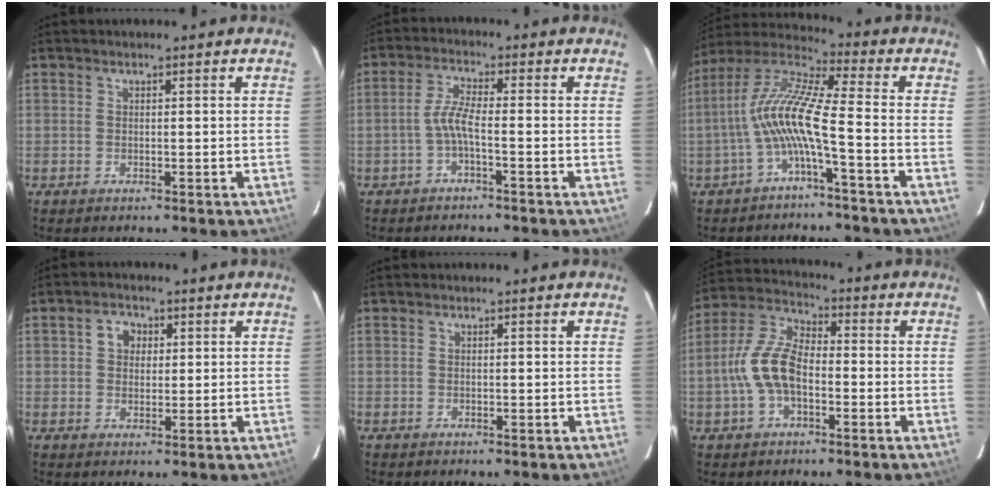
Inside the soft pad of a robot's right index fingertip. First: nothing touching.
{"total": 3.4, "force": [-1.6, 0.1, 3.0], "torque": [-0.072, 0.008, -0.035]}
{"total": 10.6, "force": [-3.1, 0.5, 10.1], "torque": [-0.210, 0.015, -0.063]}
{"total": 3.7, "force": [1.0, 3.1, 1.7], "torque": [-0.024, 0.014, 0.018]}
{"total": 0.0}
{"total": 10.6, "force": [-2.4, 5.6, 8.7], "torque": [-0.187, 0.015, -0.048]}